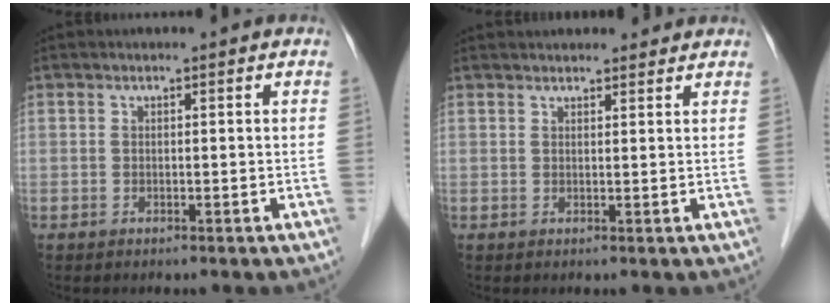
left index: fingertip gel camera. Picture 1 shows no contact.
{"total": 7.5, "force": [6.9, 1.9, 1.9], "torque": [-0.015, 0.031, 0.083]}